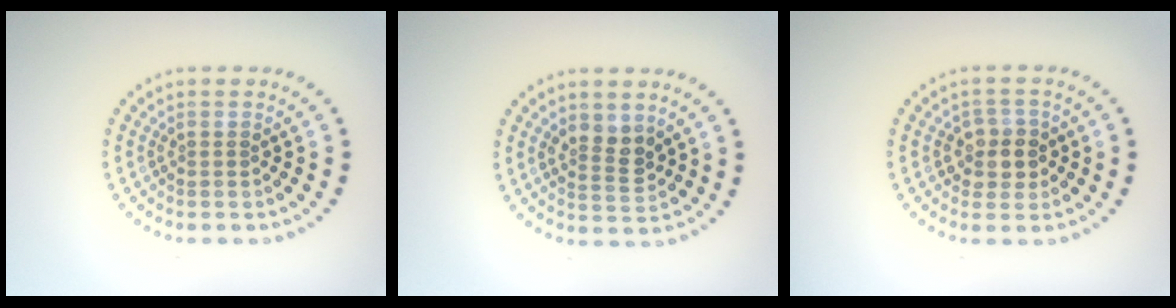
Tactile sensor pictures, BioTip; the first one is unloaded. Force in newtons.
{"total": 2.6, "press": 2.4, "slide": 0.9}
{"total": 2.8, "press": 2.6, "slide": 1.1}